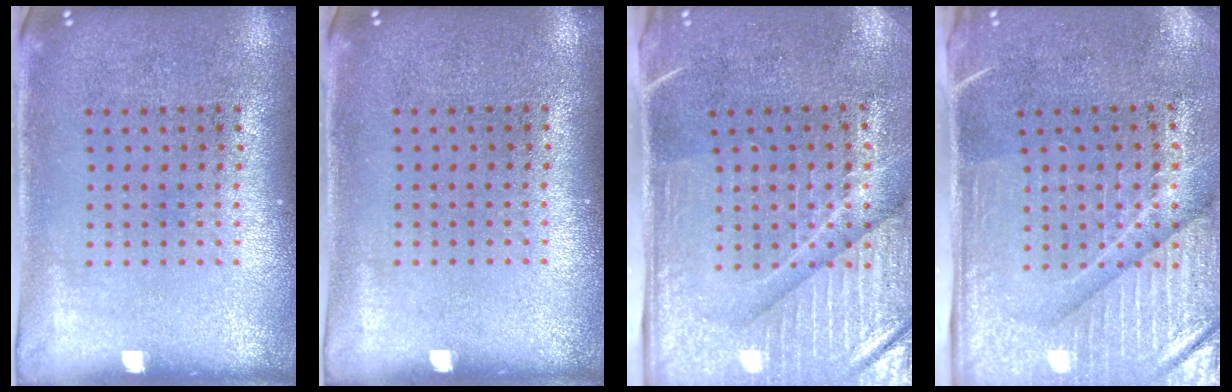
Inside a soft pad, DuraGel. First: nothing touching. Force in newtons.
{"total": 0.0}
{"total": 4.5, "press": 3.9, "slide": 2.3}
{"total": 4.5, "press": 3.9, "slide": 2.3}